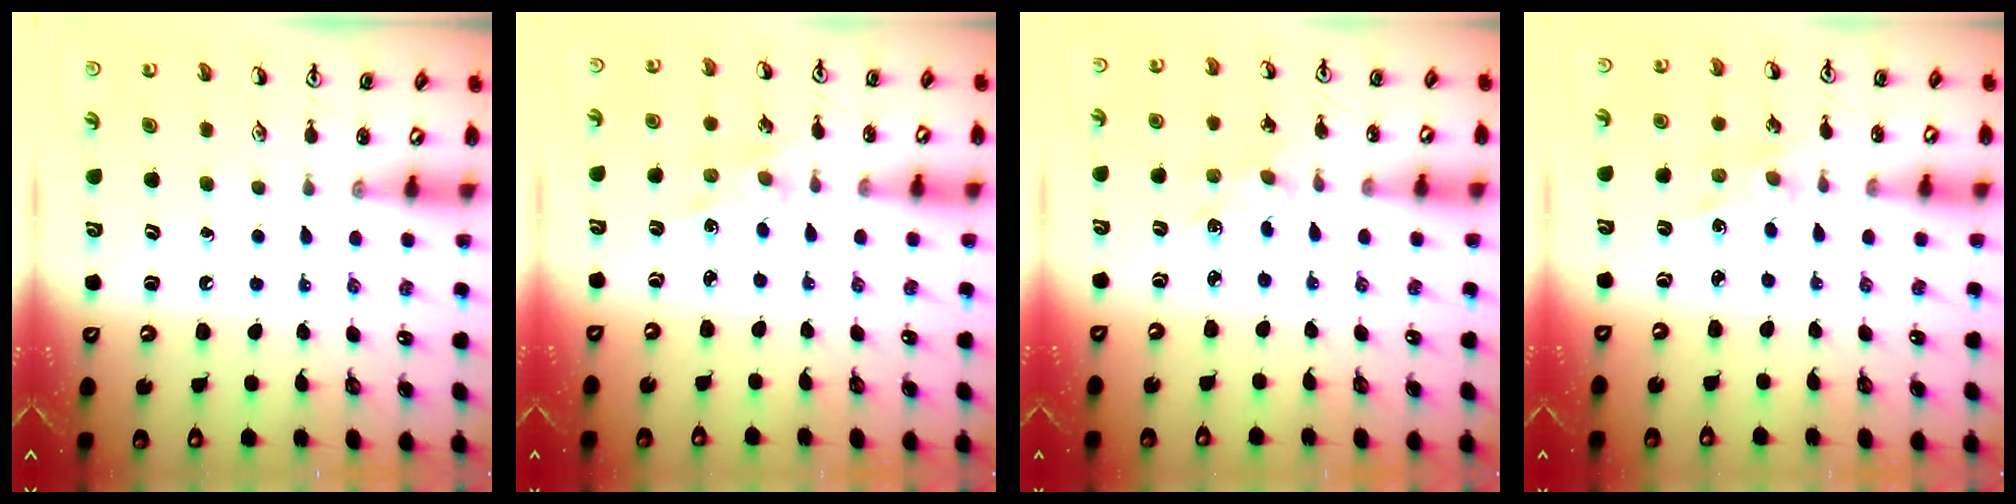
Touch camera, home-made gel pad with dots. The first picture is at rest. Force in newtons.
{"total": 1.0, "press": 0.9, "slide": 0.2}
{"total": 2.1, "press": 2.0, "slide": 0.3}
{"total": 1.0, "press": 0.9, "slide": 0.2}